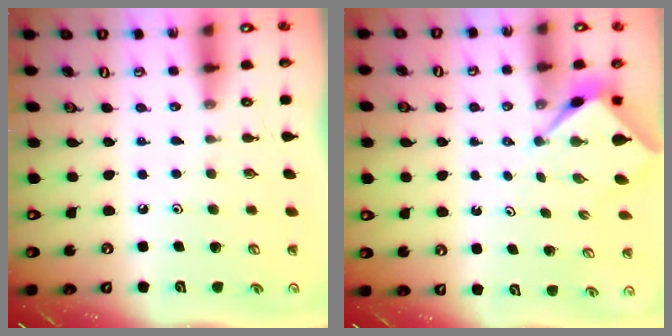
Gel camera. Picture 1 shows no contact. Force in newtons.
{"total": 2.6, "press": 2.6, "slide": 0.3}